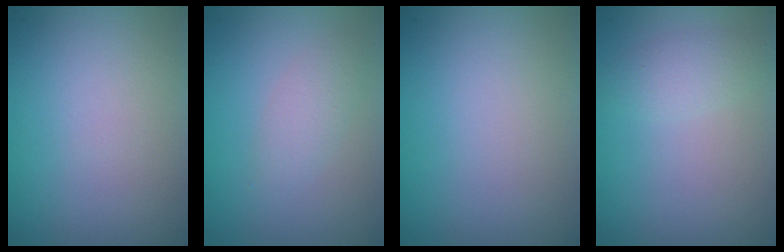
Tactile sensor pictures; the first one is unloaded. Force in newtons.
{"total": 1.9, "press": 1.9, "slide": 0.0}
{"total": 0.0}
{"total": 1.8, "press": 1.8, "slide": 0.1}